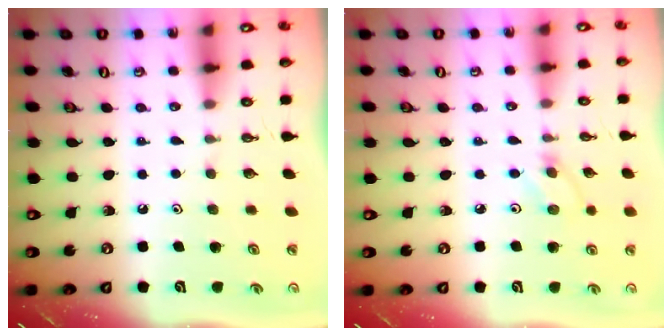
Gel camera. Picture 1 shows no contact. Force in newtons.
{"total": 4.1, "press": 4.1, "slide": 0.5}